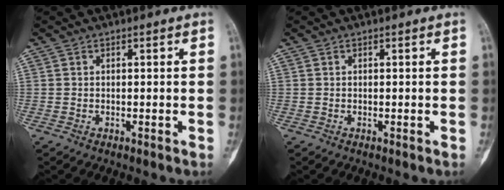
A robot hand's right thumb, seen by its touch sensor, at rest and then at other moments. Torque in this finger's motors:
{"motor_torque": [0.15, 0.07, -0.09, 0.03, 0.03]}